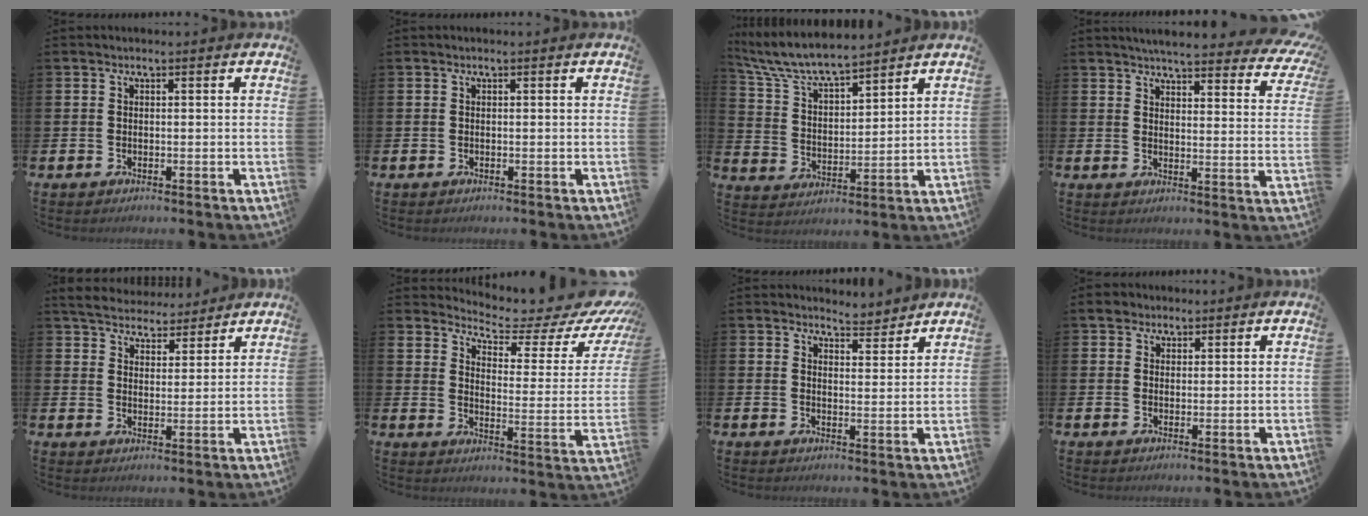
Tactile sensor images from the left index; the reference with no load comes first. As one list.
[{"total": 0.0}, {"total": 7.4, "force": [7.0, 1.0, 2.1], "torque": [-0.076, -0.042, 0.124]}, {"total": 5.1, "force": [4.7, 0.8, 1.7], "torque": [-0.035, -0.038, 0.077]}, {"total": 5.3, "force": [5.1, 1.3, 0.2], "torque": [-0.025, -0.031, 0.090]}, {"total": 5.1, "force": [4.7, 1.3, 1.5], "torque": [-0.038, -0.051, 0.068]}, {"total": 4.2, "force": [4.2, 0.6, -0.3], "torque": [0.004, -0.028, 0.075]}, {"total": 3.0, "force": [2.4, 1.7, 0.3], "torque": [0.002, -0.002, 0.042]}]